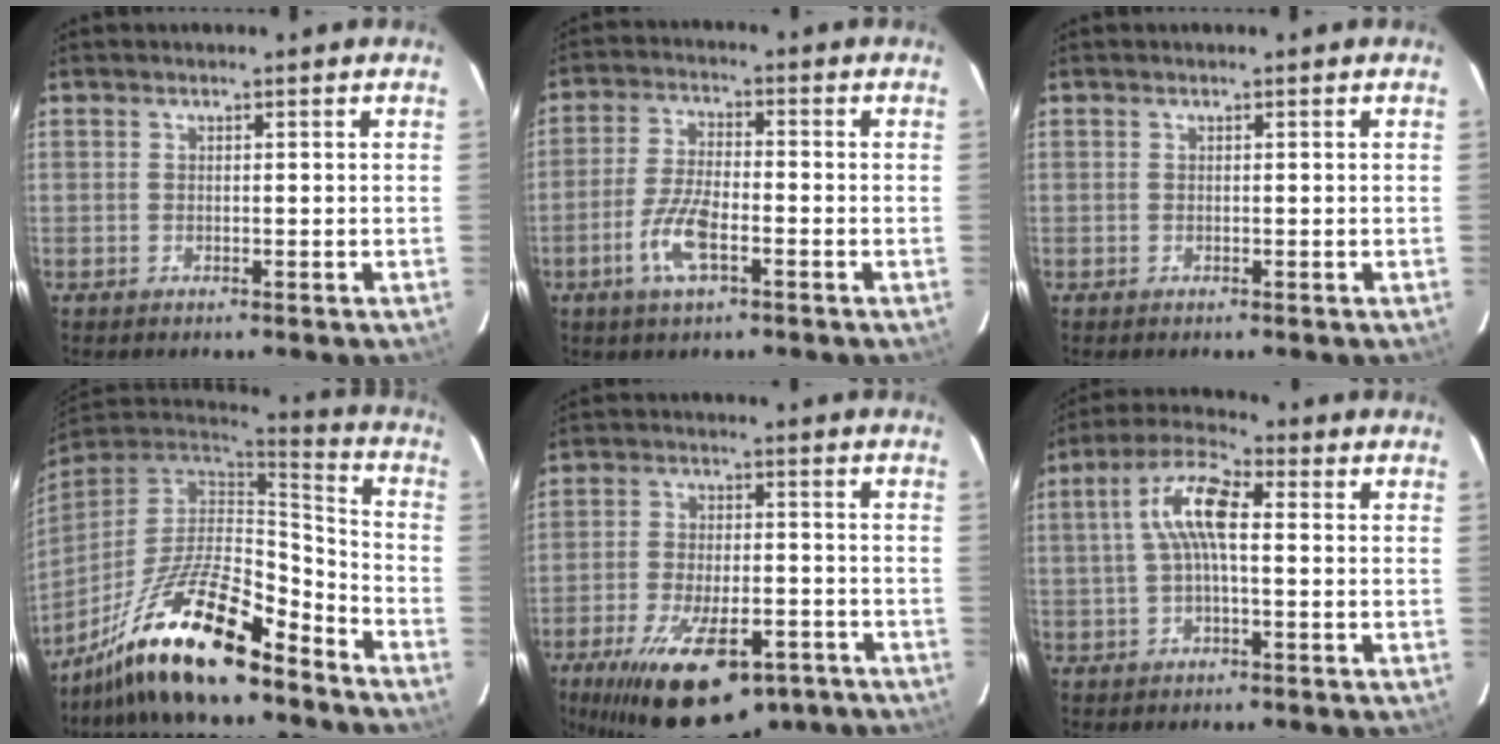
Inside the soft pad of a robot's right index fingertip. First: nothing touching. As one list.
[{"total": 7.8, "force": [-3.4, 2.5, 6.5], "torque": [-0.143, -0.001, -0.068]}, {"total": 0.0}, {"total": 20.5, "force": [-14.6, 5.6, 13.4], "torque": [-0.269, -0.016, -0.260]}, {"total": 20.9, "force": [-13.5, 8.8, 13.4], "torque": [-0.256, -0.029, -0.202]}, {"total": 8.9, "force": [0.8, 2.9, 8.3], "torque": [-0.170, 0.025, 0.012]}]